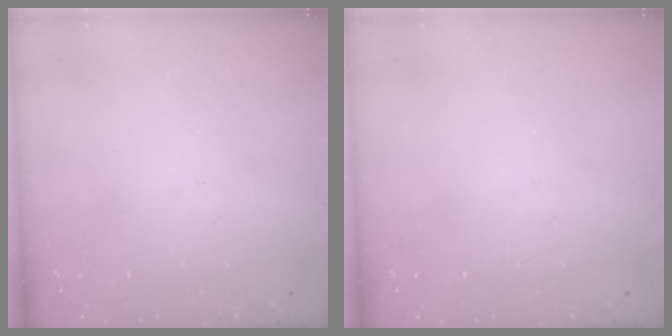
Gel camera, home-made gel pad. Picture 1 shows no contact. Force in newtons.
{"total": 0.0}